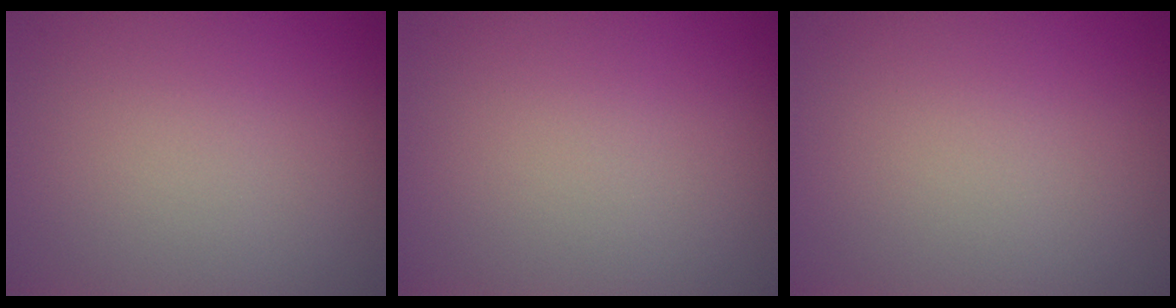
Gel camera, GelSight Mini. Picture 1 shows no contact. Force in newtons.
{"total": 0.0}
{"total": 0.0}